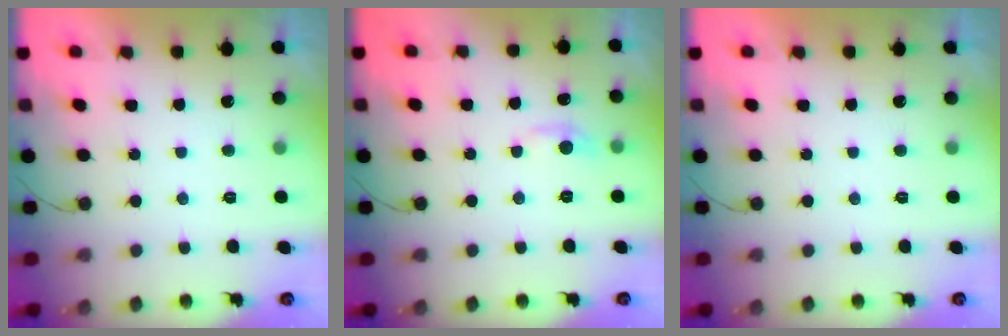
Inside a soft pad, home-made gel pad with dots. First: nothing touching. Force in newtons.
{"total": 5.2, "press": 5.1, "slide": 0.8}
{"total": 0.0}